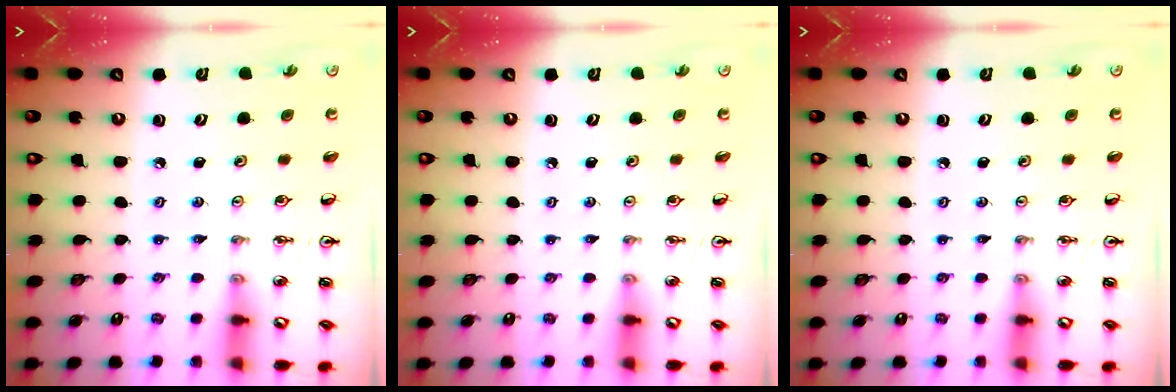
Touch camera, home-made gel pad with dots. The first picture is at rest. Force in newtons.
{"total": 0.0}
{"total": 0.0}